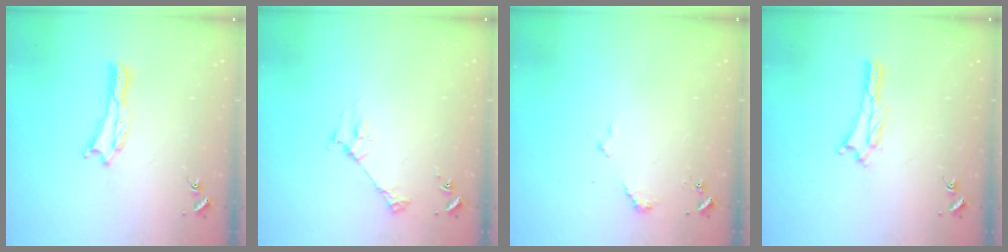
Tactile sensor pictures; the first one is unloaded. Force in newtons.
{"total": 2.8, "press": 2.8, "slide": 0.3}
{"total": 2.4, "press": 2.3, "slide": 0.3}
{"total": 1.2, "press": 1.1, "slide": 0.2}